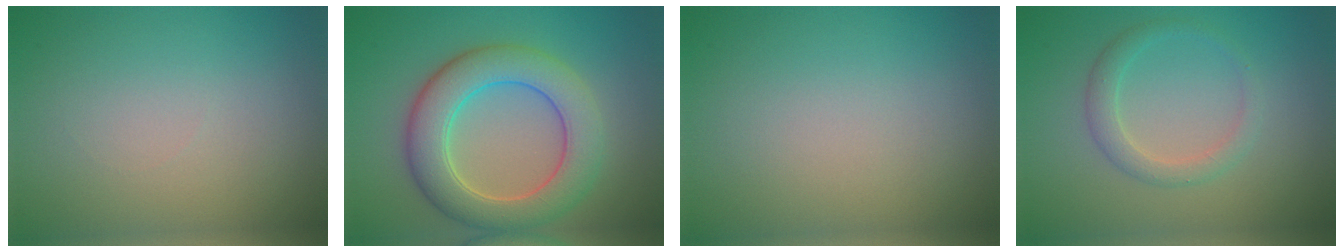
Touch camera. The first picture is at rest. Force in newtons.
{"total": 7.1, "press": 7.1, "slide": 0.1}
{"total": 0.0}
{"total": 2.2, "press": 2.2, "slide": 0.1}